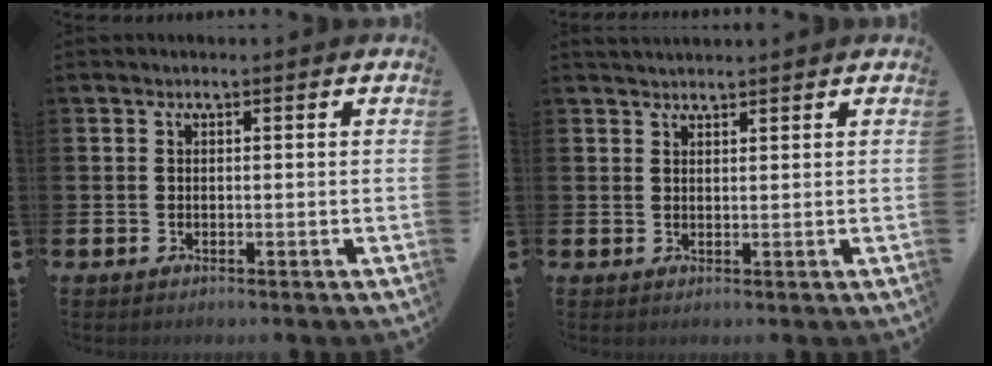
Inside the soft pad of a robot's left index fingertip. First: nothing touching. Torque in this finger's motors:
{"motor_torque": [-0.93, -0.40, -0.84, -0.06]}